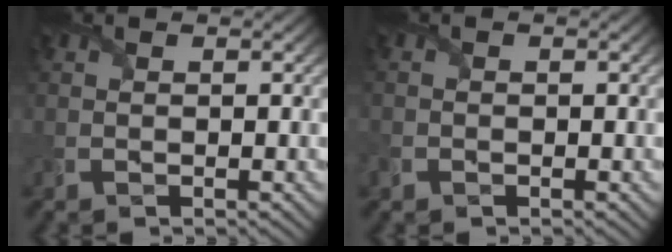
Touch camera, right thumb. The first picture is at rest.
{"total": 1.4, "force": [-0.8, 1.1, 0.2], "torque": [-0.005, -0.008, -0.019]}